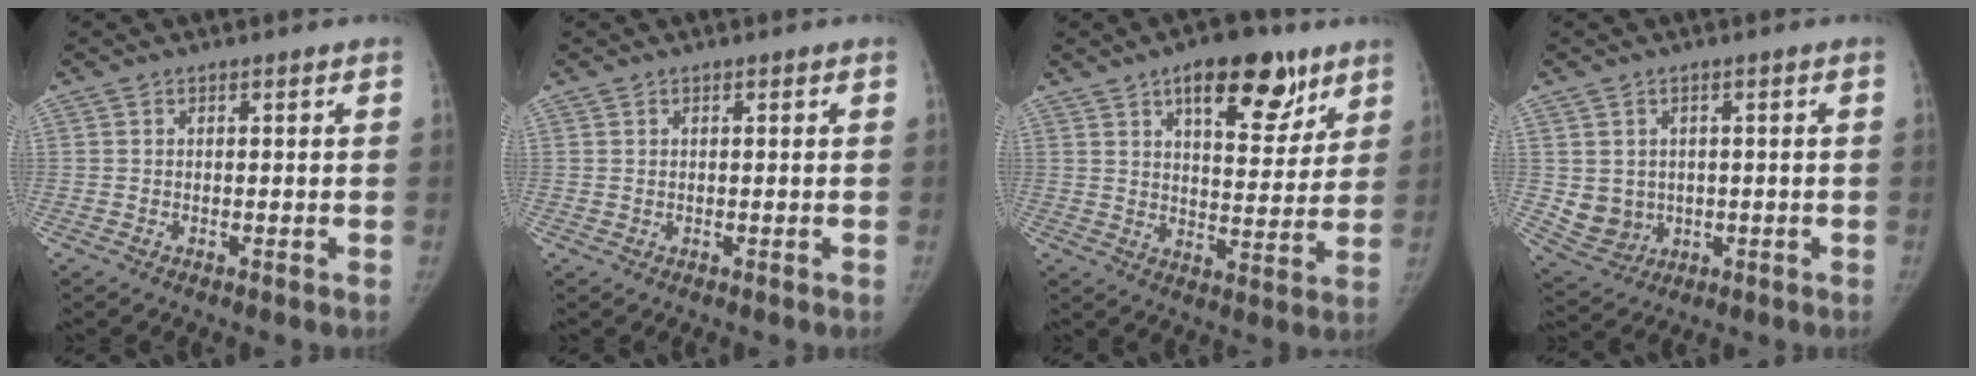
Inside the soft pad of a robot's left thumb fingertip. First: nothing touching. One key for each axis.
{"total": 0.0}
{"total": 15.3, "fx": 8.8, "fy": 7.0, "fz": 10.4, "tx": -0.098, "ty": -0.035, "tz": 0.129}
{"total": 6.2, "fx": 0.1, "fy": 5.6, "fz": 2.7, "tx": -0.030, "ty": -0.006, "tz": 0.023}